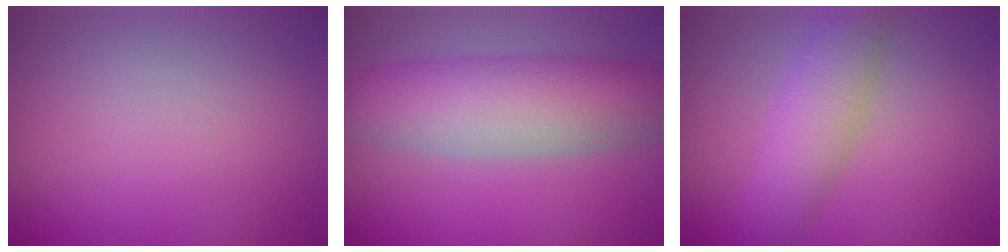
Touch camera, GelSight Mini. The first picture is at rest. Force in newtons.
{"total": 7.7, "press": 7.7, "slide": 0.2}
{"total": 4.7, "press": 4.7, "slide": 0.1}